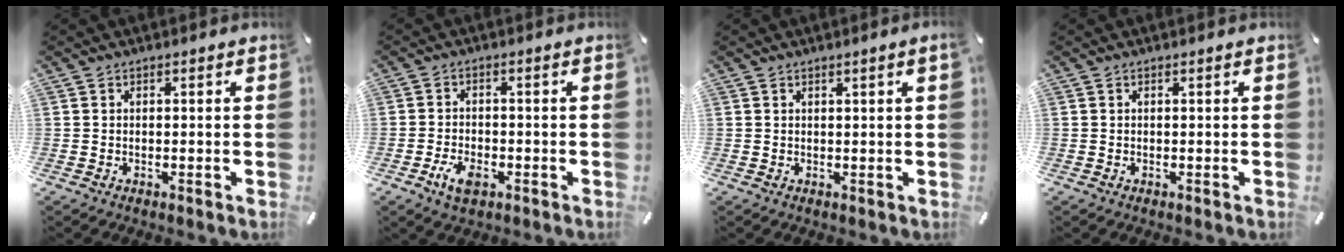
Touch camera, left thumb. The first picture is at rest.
{"total": 4.6, "force": [-2.4, 2.7, 3.0], "torque": [-0.068, 0.005, -0.046]}
{"total": 1.0, "force": [0.5, -0.1, 0.9], "torque": [-0.016, -0.002, 0.008]}
{"total": 0.0}